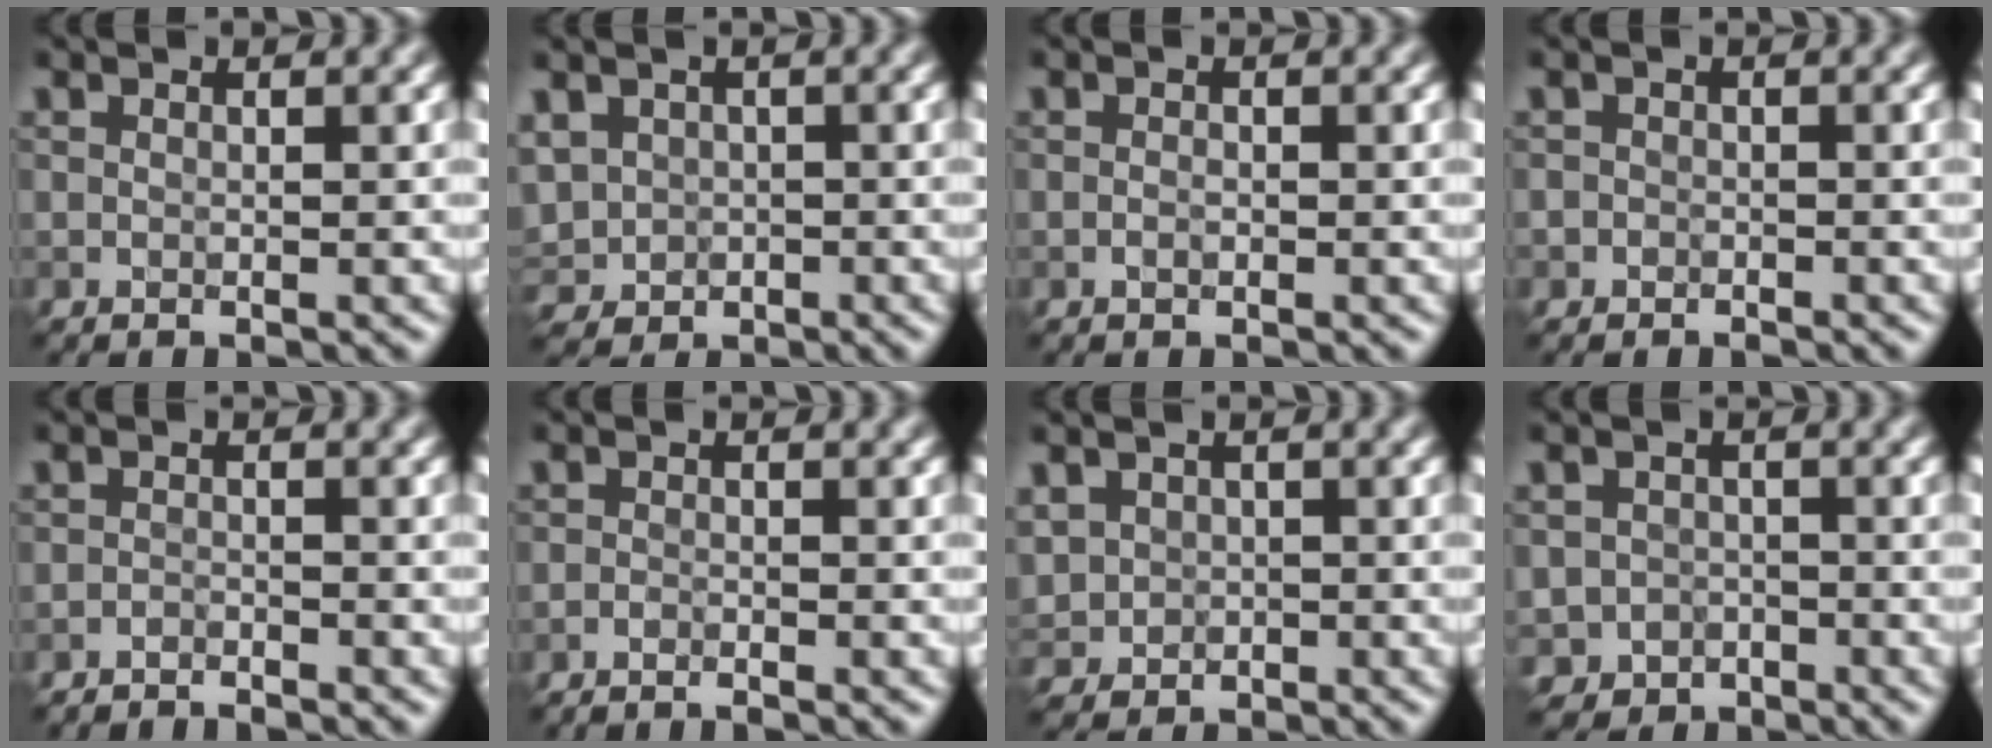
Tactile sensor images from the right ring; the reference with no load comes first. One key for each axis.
{"total": 3.7, "fx": -0.1, "fy": 3.3, "fz": 1.7, "tx": -0.046, "ty": -0.003, "tz": 0.001}
{"total": 0.7, "fx": -0.3, "fy": 0.4, "fz": 0.5, "tx": -0.011, "ty": -0.001, "tz": -0.005}
{"total": 0.8, "fx": -0.6, "fy": 0.5, "fz": -0.1, "tx": 0.009, "ty": 0.000, "tz": -0.012}
{"total": 1.5, "fx": -1.5, "fy": 0.1, "fz": 0.2, "tx": 0.002, "ty": -0.002, "tz": -0.027}
{"total": 0.9, "fx": -0.8, "fy": 0.1, "fz": 0.4, "tx": -0.006, "ty": 0.001, "tz": -0.016}
{"total": 2.9, "fx": 0.0, "fy": 2.8, "fz": 0.9, "tx": -0.022, "ty": -0.003, "tz": 0.006}
{"total": 2.4, "fx": -1.2, "fy": 2.1, "fz": 0.1, "tx": 0.007, "ty": 0.000, "tz": -0.022}